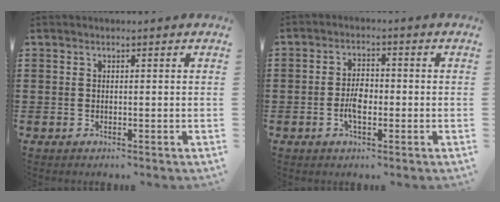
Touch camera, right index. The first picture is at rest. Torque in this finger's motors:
{"motor_torque": [2.14, 0.00, 0.15, 0.09]}